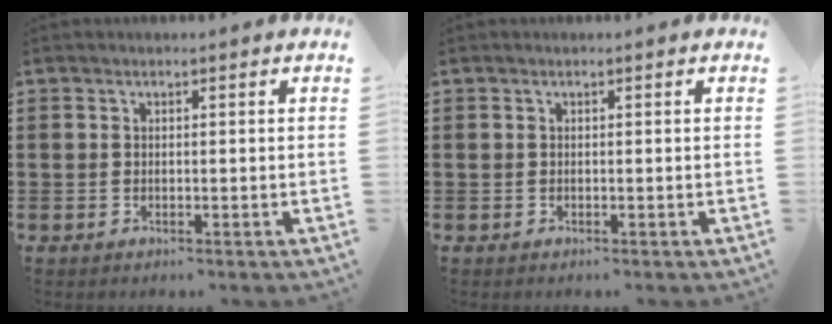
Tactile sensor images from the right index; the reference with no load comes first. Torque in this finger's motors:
{"motor_torque": [0.00, 0.00, 0.00, 0.00]}